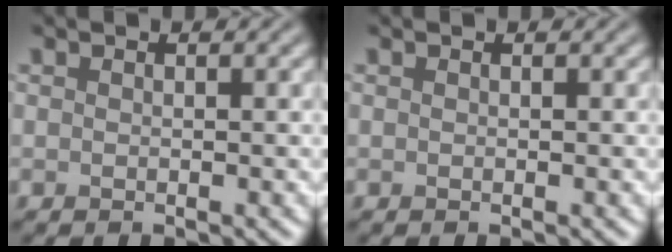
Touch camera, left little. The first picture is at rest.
{"total": 0.0}